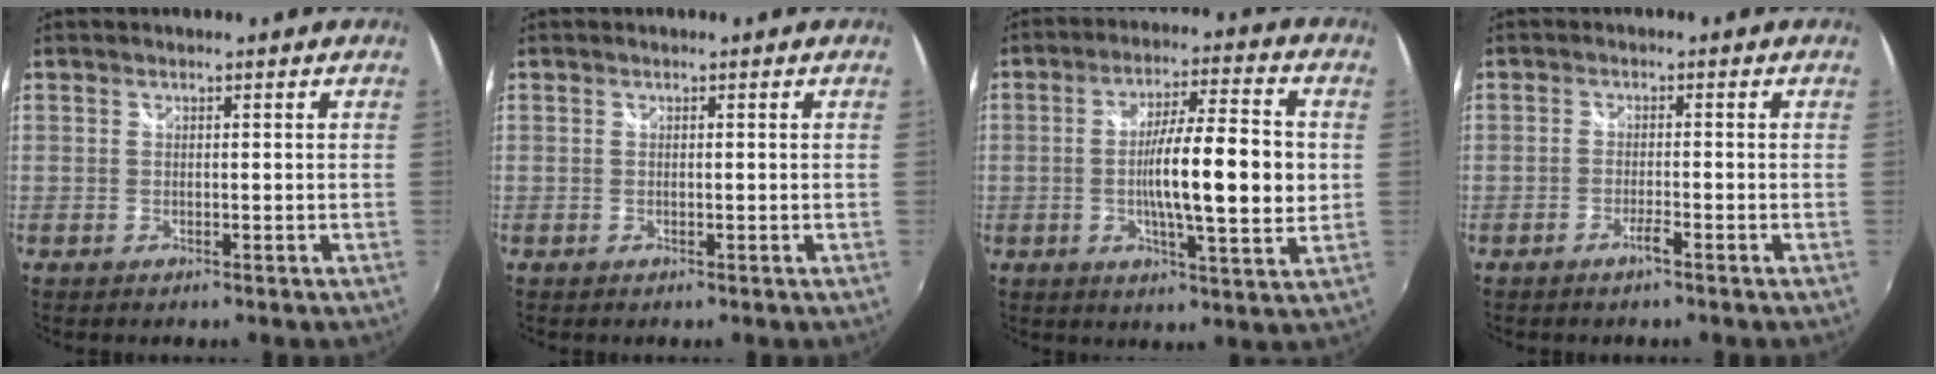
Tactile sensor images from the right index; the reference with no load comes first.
{"total": 0.0}
{"total": 13.7, "force": [-0.3, 1.9, 13.6], "torque": [-0.230, -0.005, -0.006]}
{"total": 1.7, "force": [-1.3, -0.1, 1.2], "torque": [-0.028, -0.001, -0.026]}